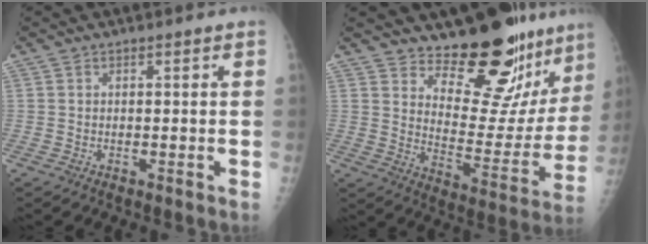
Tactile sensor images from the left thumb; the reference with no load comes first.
{"total": 20.2, "force": [17.0, 6.6, 8.6], "torque": [-0.066, -0.145, 0.234]}